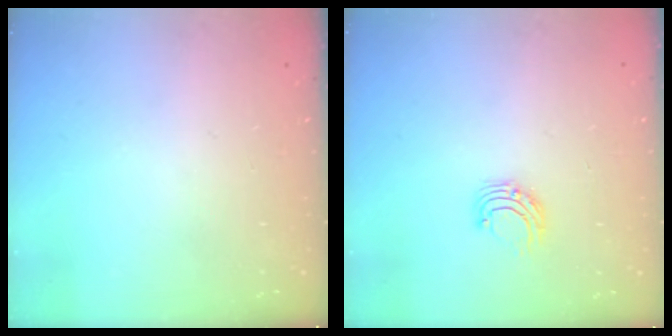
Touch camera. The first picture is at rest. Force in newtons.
{"total": 5.4, "press": 5.4, "slide": 0.6}